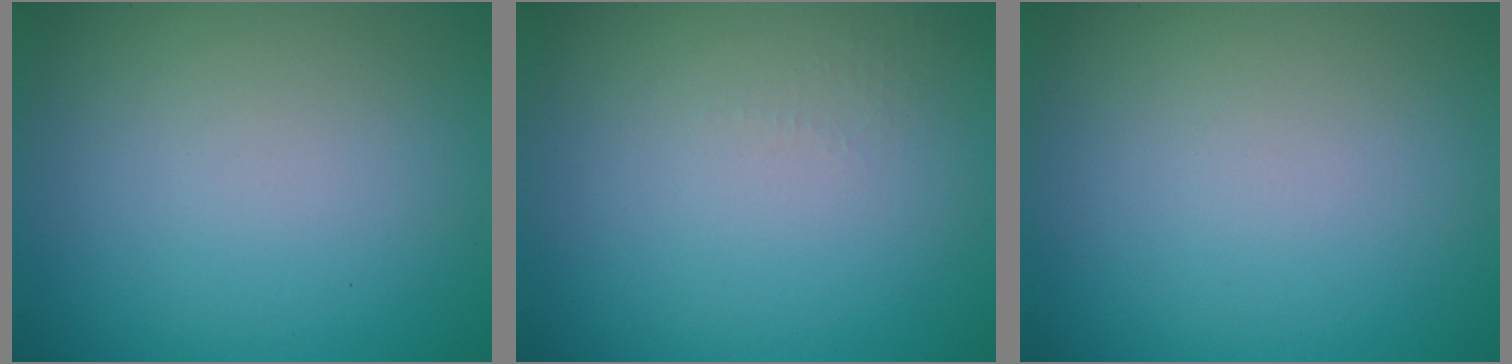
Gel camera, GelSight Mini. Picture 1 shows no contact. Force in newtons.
{"total": 0.6, "press": 0.6, "slide": 0.3}
{"total": 0.0}